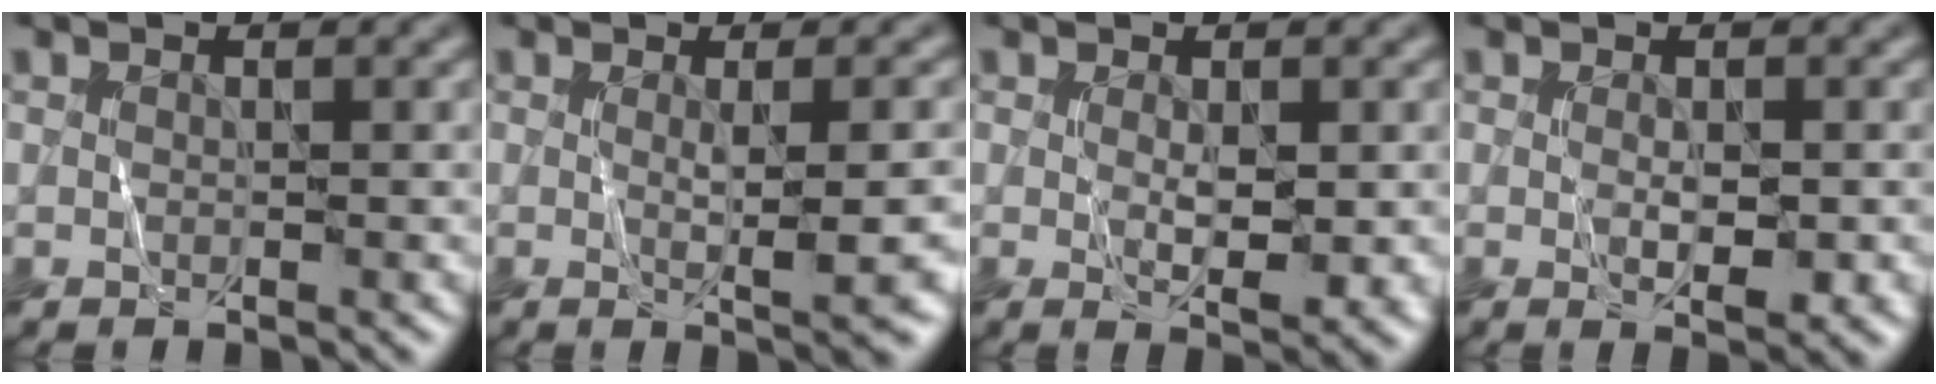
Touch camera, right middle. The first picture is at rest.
{"total": 4.6, "force": [-0.2, 0.9, 4.5], "torque": [-0.062, -0.003, -0.001]}
{"total": 2.8, "force": [0.1, 0.9, 2.7], "torque": [-0.048, -0.008, 0.008]}
{"total": 2.4, "force": [-0.2, 0.9, 2.3], "torque": [-0.039, -0.007, 0.002]}